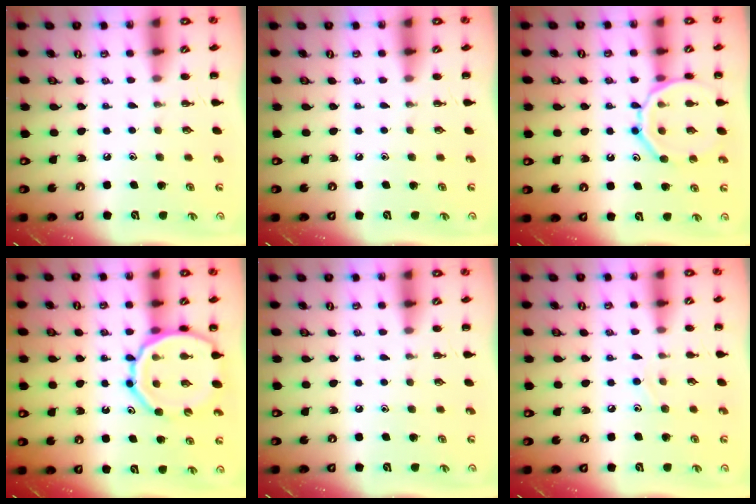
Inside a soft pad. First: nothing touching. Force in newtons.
{"total": 0.0}
{"total": 14.7, "press": 14.7, "slide": 1.1}
{"total": 15.5, "press": 15.2, "slide": 2.9}
{"total": 0.0}
{"total": 5.7, "press": 5.4, "slide": 1.9}